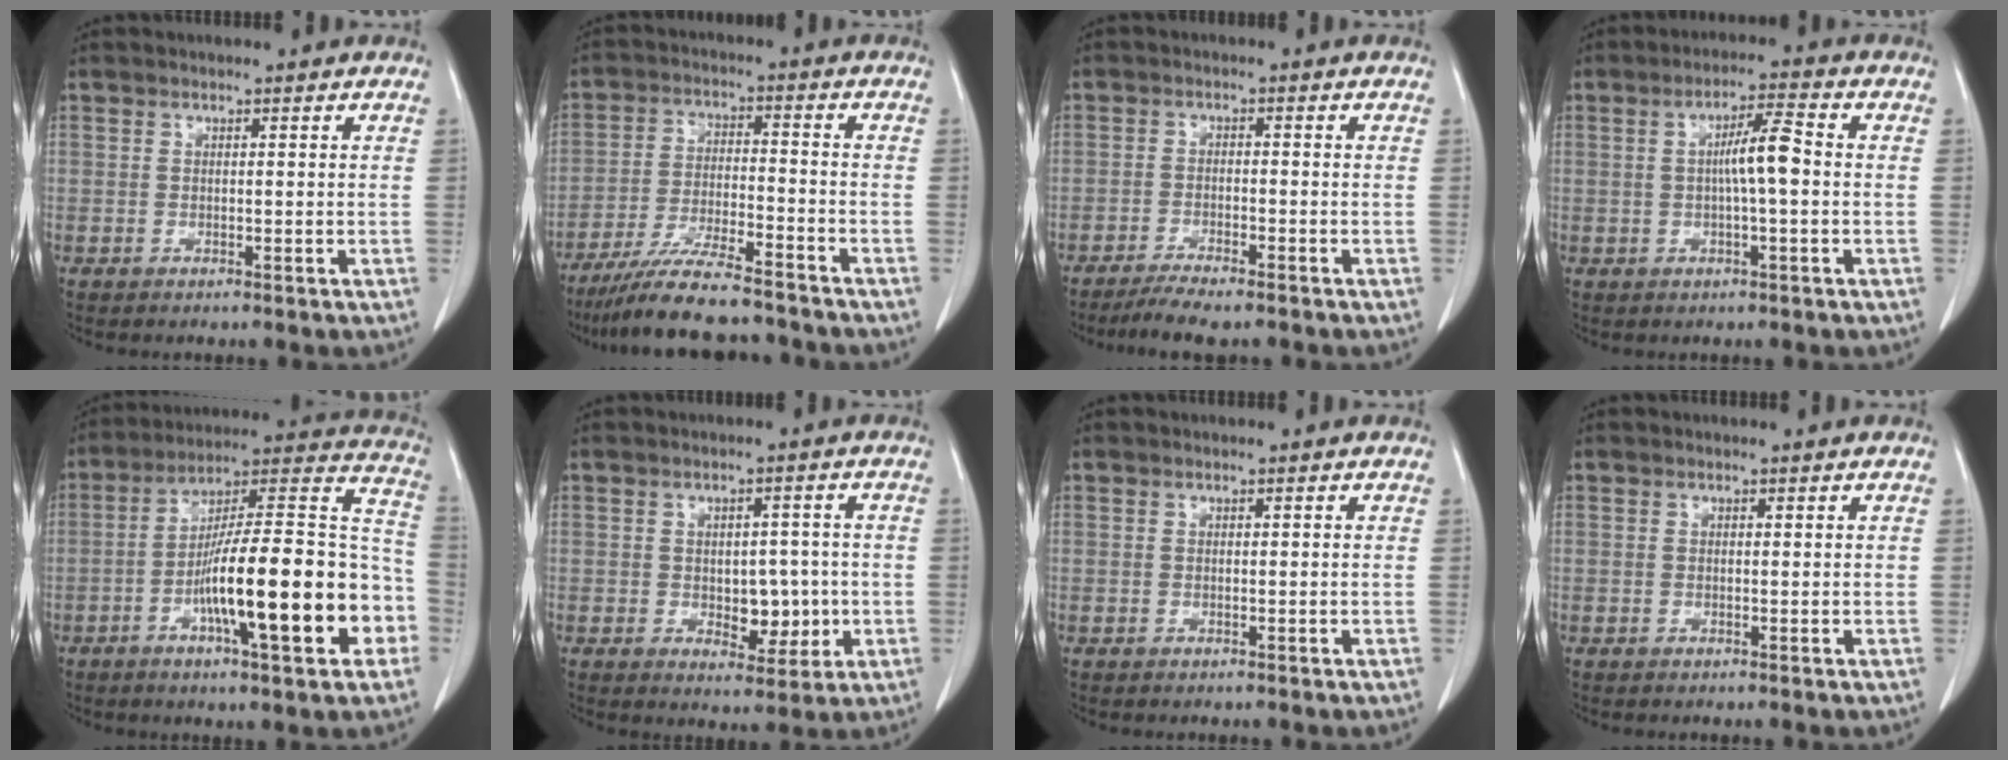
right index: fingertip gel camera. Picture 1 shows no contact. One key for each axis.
{"total": 13.0, "fx": -11.3, "fy": 1.1, "fz": 6.2, "tx": -0.107, "ty": -0.015, "tz": -0.189}
{"total": 6.2, "fx": -5.1, "fy": 0.5, "fz": 3.4, "tx": -0.052, "ty": -0.013, "tz": -0.086}
{"total": 5.5, "fx": 0.2, "fy": 0.5, "fz": 5.5, "tx": -0.092, "ty": 0.013, "tz": 0.006}
{"total": 22.0, "fx": -6.9, "fy": 3.6, "fz": 20.6, "tx": -0.269, "ty": 0.024, "tz": -0.100}
{"total": 5.7, "fx": -0.6, "fy": 3.3, "fz": 4.6, "tx": -0.049, "ty": 0.004, "tz": 0.005}
{"total": 0.0}
{"total": 0.0}